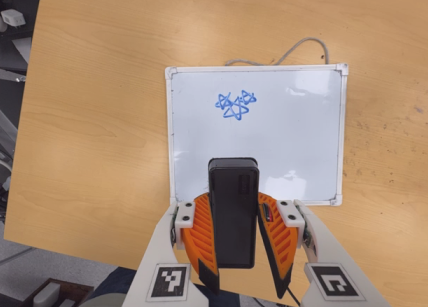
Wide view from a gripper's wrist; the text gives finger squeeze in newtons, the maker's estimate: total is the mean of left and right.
{"total": 9.1, "left": 7.4, "right": 10.8}